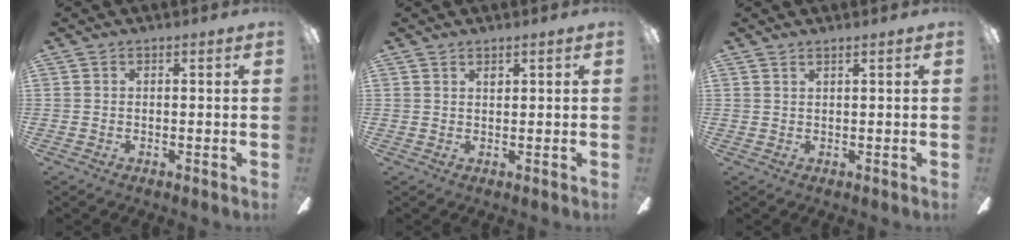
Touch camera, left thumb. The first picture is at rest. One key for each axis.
{"total": 1.3, "fx": 1.0, "fy": 0.4, "fz": 0.7, "tx": -0.008, "ty": -0.002, "tz": 0.016}
{"total": 1.1, "fx": 0.9, "fy": 0.0, "fz": 0.6, "tx": -0.013, "ty": 0.000, "tz": 0.016}